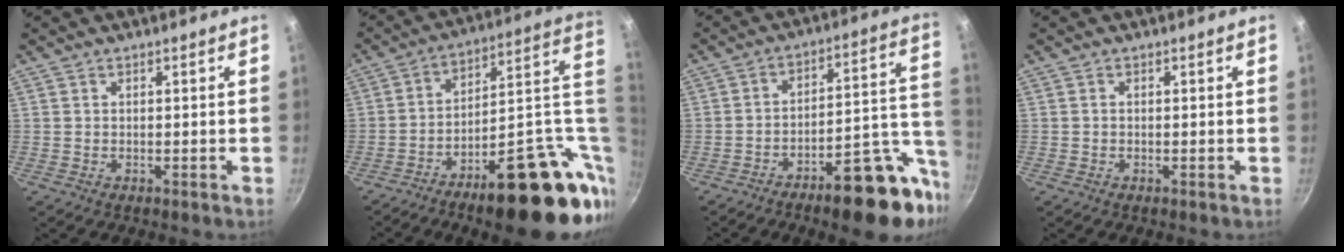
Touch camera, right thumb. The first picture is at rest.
{"total": 27.0, "force": [-4.8, 11.2, 24.1], "torque": [-0.305, 0.024, -0.062]}
{"total": 19.5, "force": [-10.2, 6.7, 15.1], "torque": [-0.157, 0.064, -0.147]}
{"total": 0.0}